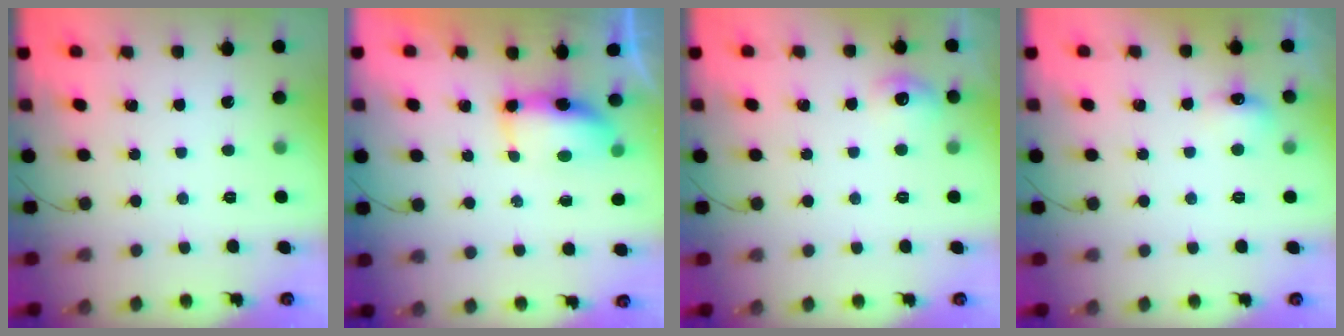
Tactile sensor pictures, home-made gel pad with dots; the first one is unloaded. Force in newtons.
{"total": 6.5, "press": 6.4, "slide": 0.9}
{"total": 7.5, "press": 7.4, "slide": 1.5}
{"total": 5.2, "press": 5.0, "slide": 1.3}